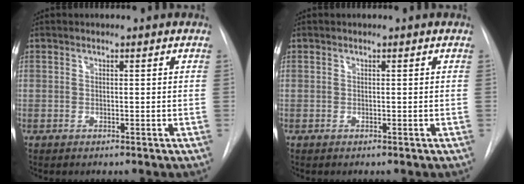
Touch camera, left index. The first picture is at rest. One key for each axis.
{"total": 0.0}